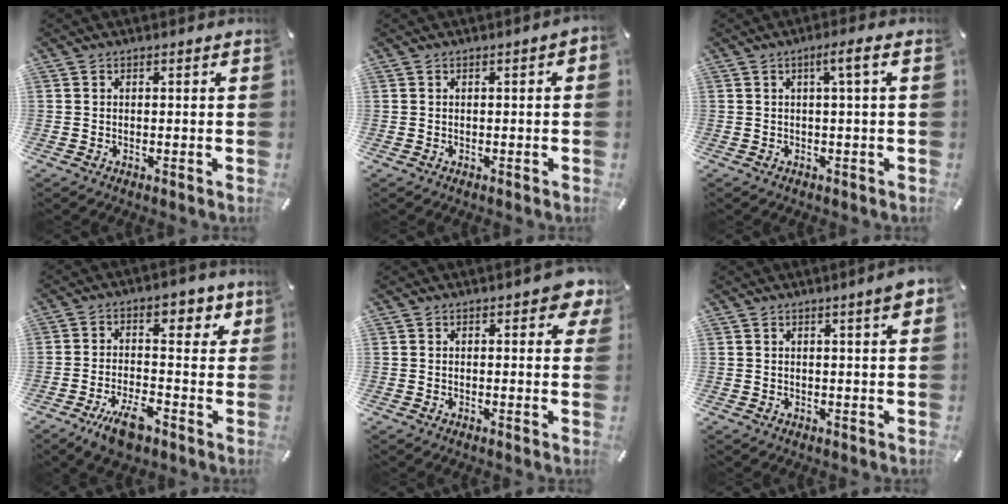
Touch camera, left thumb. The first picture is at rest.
{"total": 1.1, "force": [-0.3, 0.4, 1.0], "torque": [-0.017, 0.001, -0.006]}
{"total": 4.2, "force": [0.7, 0.2, 4.1], "torque": [-0.079, 0.001, 0.008]}
{"total": 11.8, "force": [-2.5, 7.1, 9.1], "torque": [-0.112, 0.010, -0.043]}
{"total": 3.9, "force": [1.9, 1.8, 2.9], "torque": [-0.038, -0.003, 0.028]}
{"total": 4.3, "force": [1.9, 0.6, 3.8], "torque": [-0.058, -0.005, 0.028]}